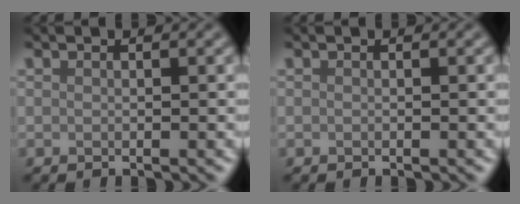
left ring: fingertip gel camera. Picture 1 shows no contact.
{"total": 0.0}